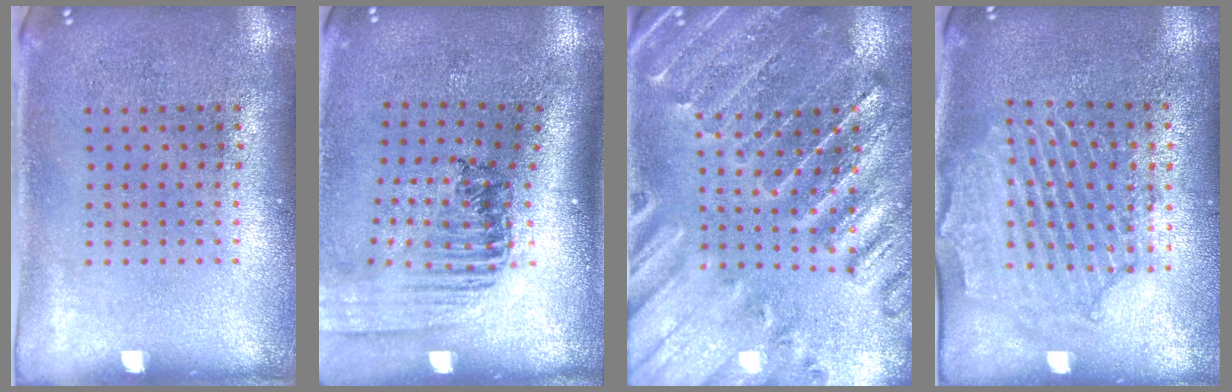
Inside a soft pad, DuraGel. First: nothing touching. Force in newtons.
{"total": 1.5, "press": 1.4, "slide": 0.4}
{"total": 1.8, "press": 1.8, "slide": 0.3}
{"total": 2.1, "press": 2.0, "slide": 0.6}